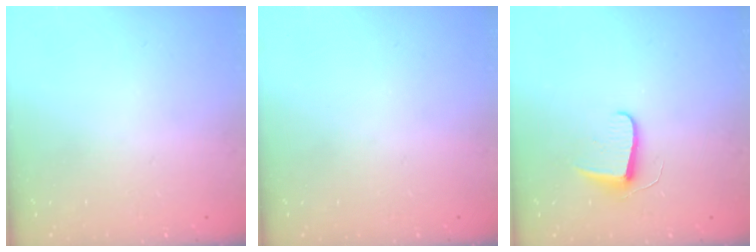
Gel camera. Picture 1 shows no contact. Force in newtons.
{"total": 0.0}
{"total": 7.1, "press": 7.1, "slide": 0.7}